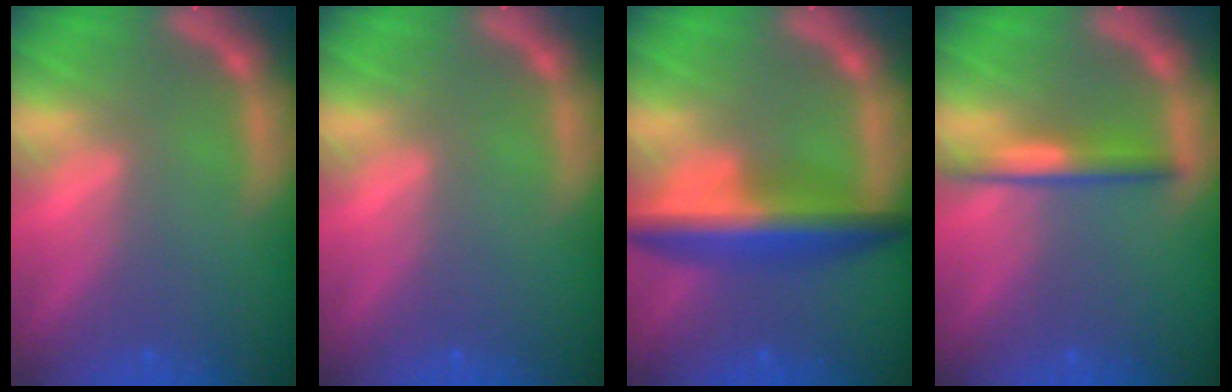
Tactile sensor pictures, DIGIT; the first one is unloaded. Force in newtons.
{"total": 0.0}
{"total": 7.1}
{"total": 3.0}